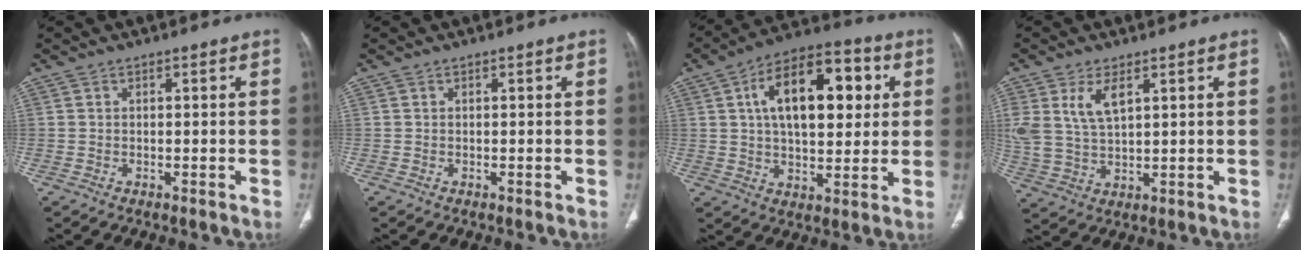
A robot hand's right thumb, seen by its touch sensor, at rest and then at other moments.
{"total": 0.0}
{"total": 18.7, "force": [4.7, 9.8, 15.2], "torque": [-0.207, 0.013, 0.068]}
{"total": 8.6, "force": [3.5, 4.4, 6.5], "torque": [-0.138, -0.007, 0.080]}